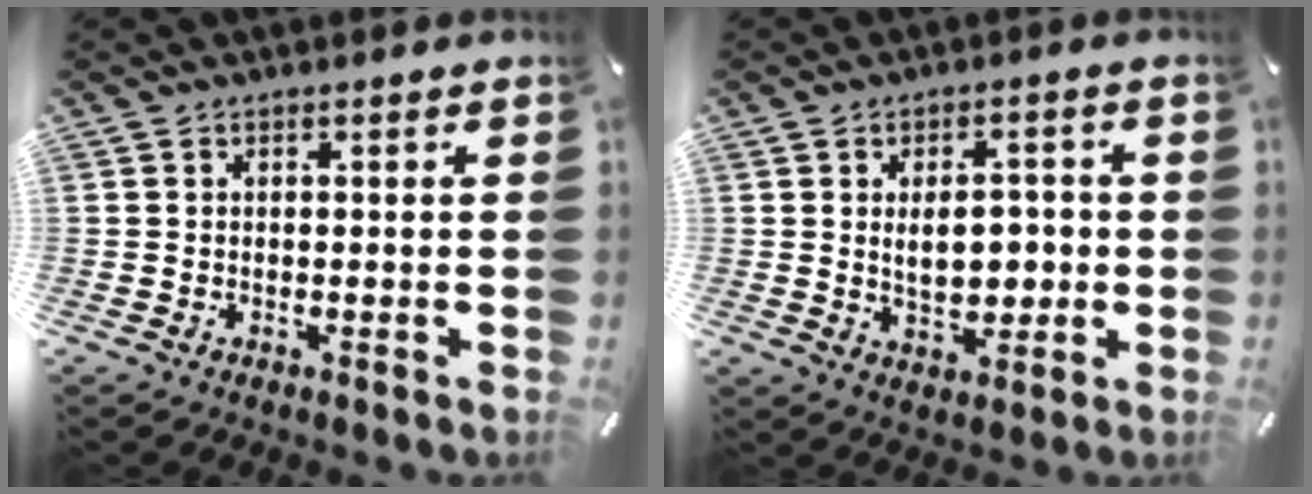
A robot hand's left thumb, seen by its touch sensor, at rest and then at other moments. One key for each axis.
{"total": 8.0, "fx": 0.3, "fy": 5.1, "fz": 6.1, "tx": -0.084, "ty": 0.003, "tz": 0.002}